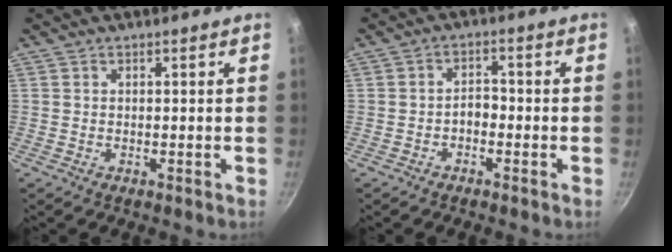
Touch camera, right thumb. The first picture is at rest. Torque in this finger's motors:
{"motor_torque": [0.14, 0.31, 0.45, -0.26, 0.00]}